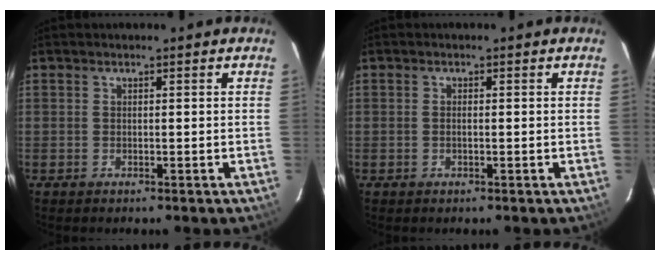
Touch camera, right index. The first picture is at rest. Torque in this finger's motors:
{"motor_torque": [-0.20, 0.07, -0.08, 0.00]}